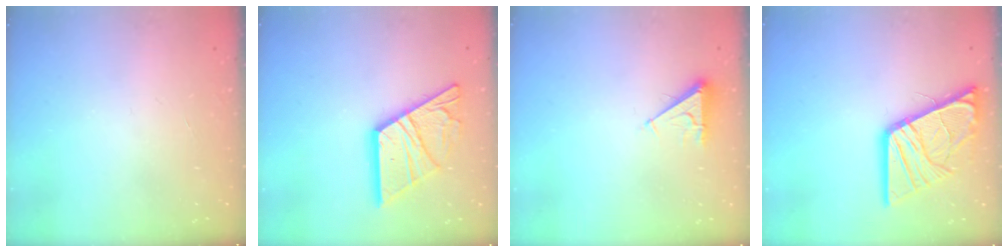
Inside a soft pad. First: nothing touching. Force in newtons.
{"total": 18.9, "press": 18.8, "slide": 1.8}
{"total": 4.5, "press": 4.4, "slide": 0.8}
{"total": 16.2, "press": 16.2, "slide": 1.7}